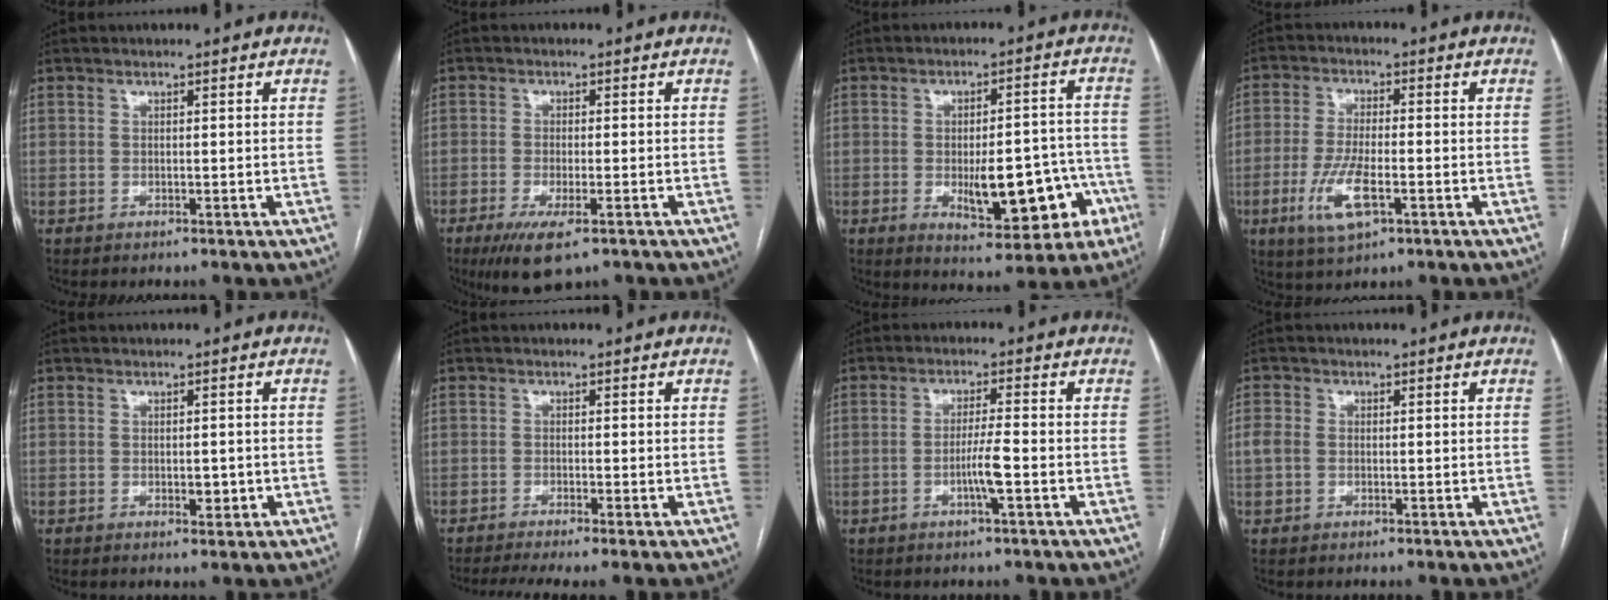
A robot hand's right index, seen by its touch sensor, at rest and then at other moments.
{"total": 7.1, "force": [-4.2, 1.7, 5.4], "torque": [-0.093, -0.017, -0.066]}
{"total": 13.3, "force": [-4.4, 5.0, 11.6], "torque": [-0.143, 0.020, -0.049]}
{"total": 8.1, "force": [-3.1, 2.2, 7.2], "torque": [-0.152, -0.011, -0.053]}
{"total": 2.2, "force": [-0.4, 1.0, 1.9], "torque": [-0.028, -0.002, -0.001]}
{"total": 5.3, "force": [-3.9, 0.1, 3.7], "torque": [-0.059, -0.008, -0.064]}
{"total": 4.3, "force": [-1.5, -0.2, 4.0], "torque": [-0.075, -0.004, -0.029]}
{"total": 2.3, "force": [-0.1, 1.9, 1.3], "torque": [-0.038, 0.013, -0.002]}